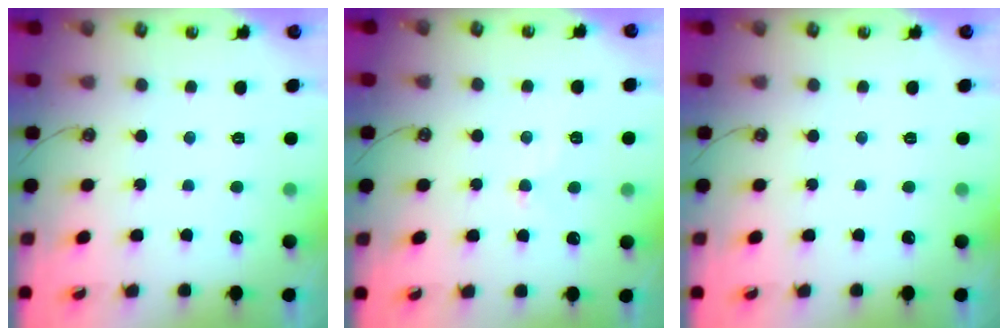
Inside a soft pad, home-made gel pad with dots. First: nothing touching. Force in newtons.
{"total": 1.8, "press": 1.7, "slide": 0.3}
{"total": 0.0}